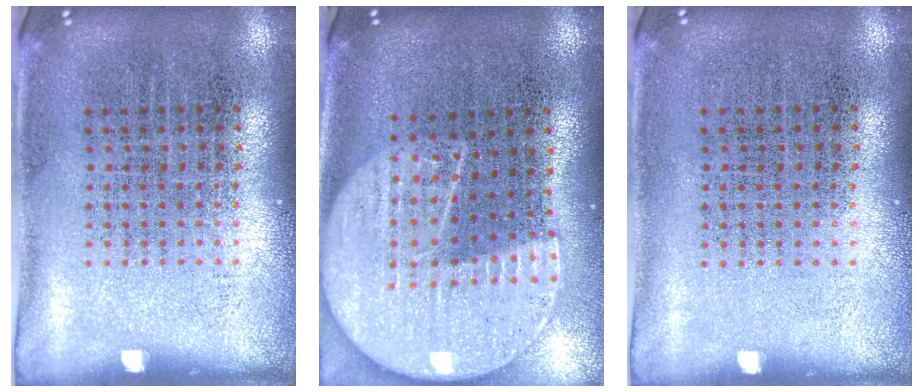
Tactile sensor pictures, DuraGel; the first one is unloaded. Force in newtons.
{"total": 2.3, "press": 2.0, "slide": 1.2}
{"total": 0.0}